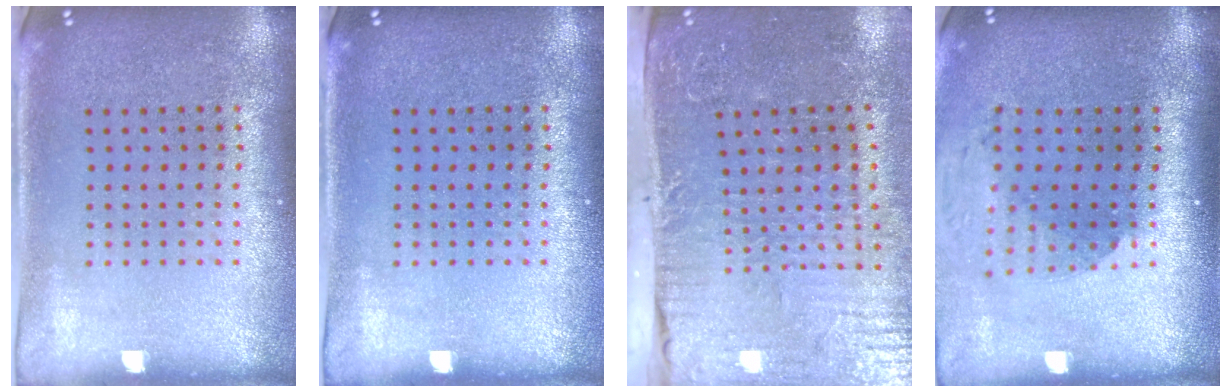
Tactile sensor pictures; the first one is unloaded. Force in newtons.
{"total": 0.0}
{"total": 4.7, "press": 4.2, "slide": 2.3}
{"total": 1.8, "press": 1.5, "slide": 1.1}